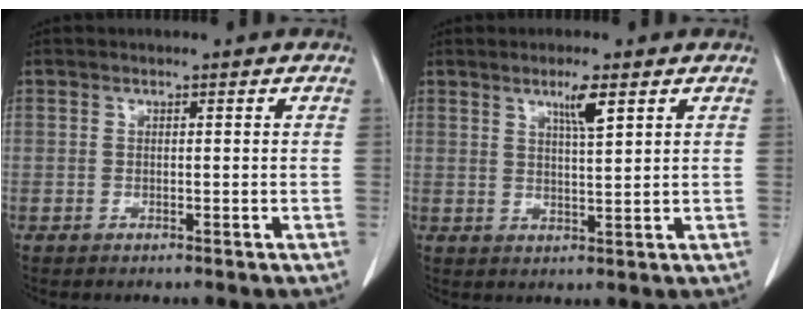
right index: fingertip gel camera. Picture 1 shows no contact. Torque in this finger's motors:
{"motor_torque": [0.08, 0.06, 0.05, 0.04]}